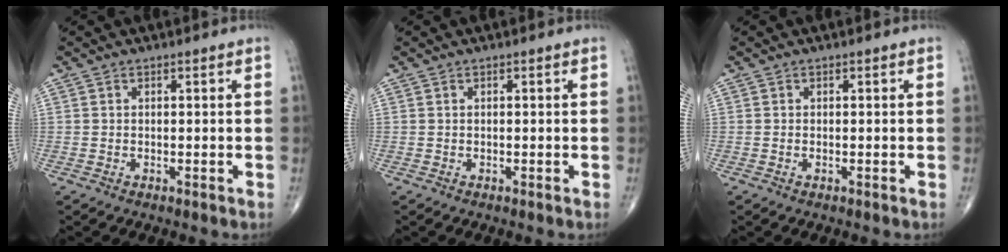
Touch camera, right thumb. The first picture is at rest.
{"total": 0.0}
{"total": 0.0}